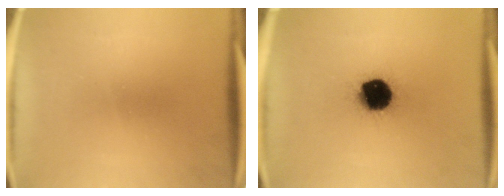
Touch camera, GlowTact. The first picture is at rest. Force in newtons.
{"total": 16.1}